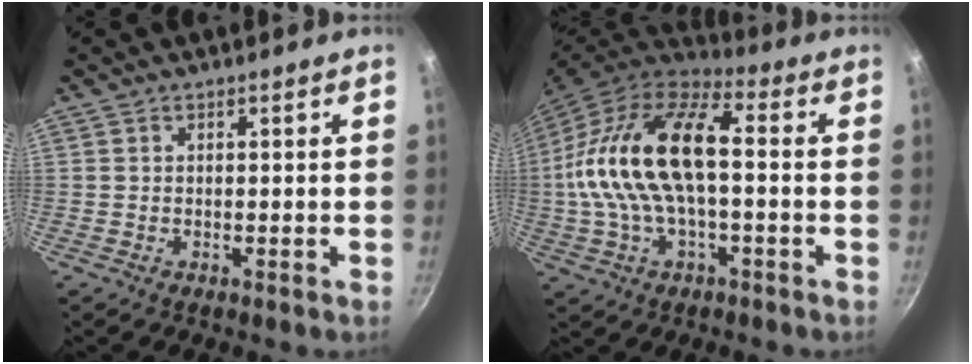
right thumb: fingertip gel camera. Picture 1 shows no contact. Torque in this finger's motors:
{"motor_torque": [-0.74, 2.12, 1.56, -1.20, 0.52]}